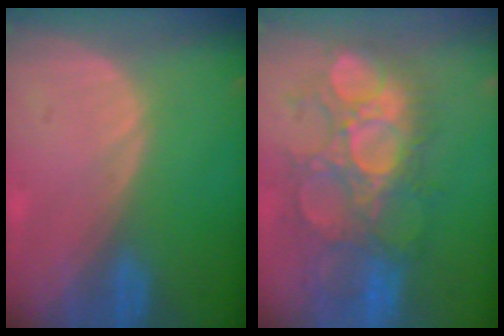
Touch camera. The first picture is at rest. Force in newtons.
{"total": 10.8, "press": 10.5, "slide": 2.4}